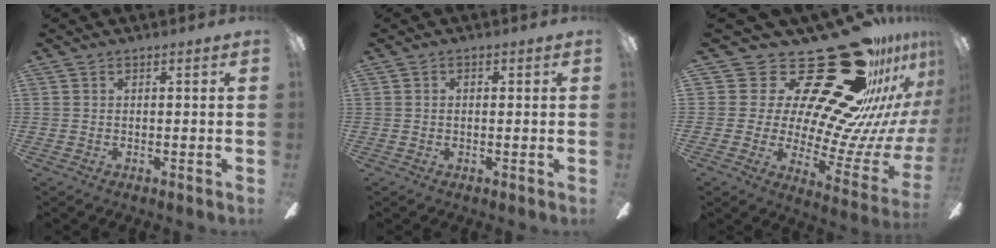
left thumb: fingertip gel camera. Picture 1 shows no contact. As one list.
[{"total": 1.2, "force": [0.0, 0.6, 1.0], "torque": [-0.019, 0.005, -0.002]}, {"total": 35.3, "force": [22.5, 15.2, 22.5], "torque": [-0.294, -0.201, 0.429]}]